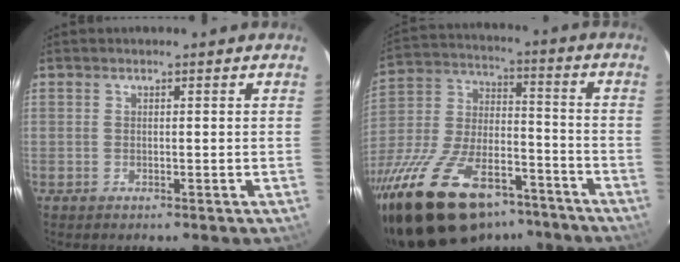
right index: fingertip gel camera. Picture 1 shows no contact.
{"total": 29.6, "force": [-20.1, 13.5, 17.0], "torque": [-0.343, -0.010, -0.313]}